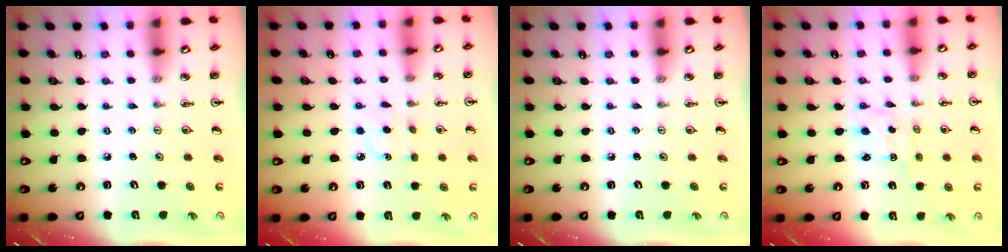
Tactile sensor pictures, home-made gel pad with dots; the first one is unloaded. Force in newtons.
{"total": 3.8, "press": 3.8, "slide": 0.4}
{"total": 0.0}
{"total": 0.7, "press": 0.7, "slide": 0.1}